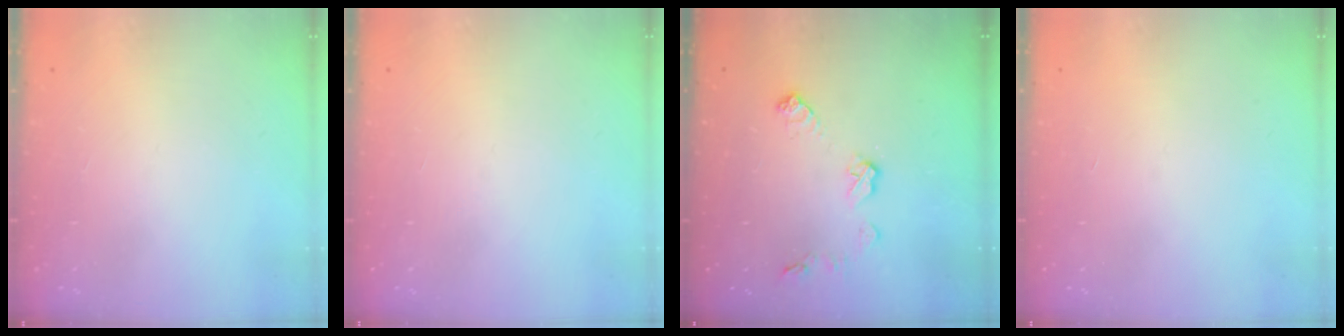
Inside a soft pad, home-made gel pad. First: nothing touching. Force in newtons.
{"total": 0.0}
{"total": 8.4, "press": 8.4, "slide": 0.3}
{"total": 0.0}